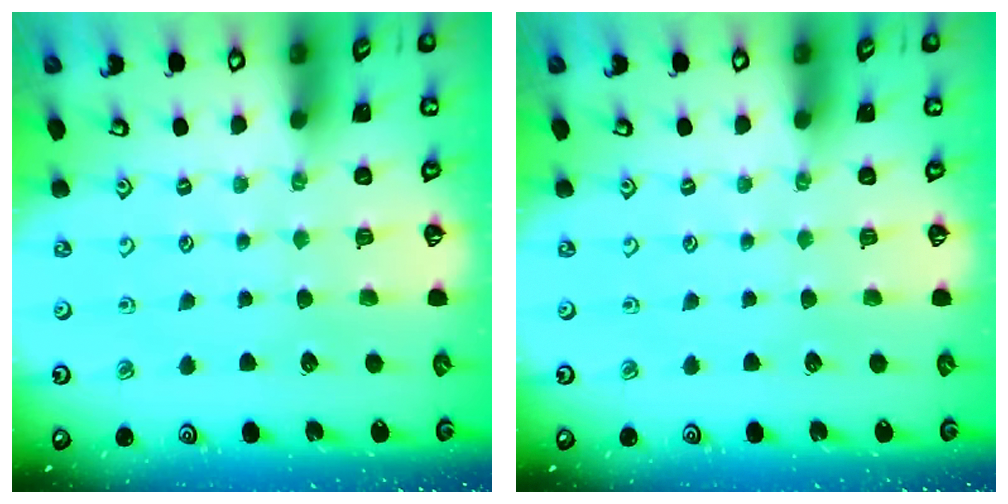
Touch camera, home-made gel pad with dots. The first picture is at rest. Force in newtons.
{"total": 0.0}